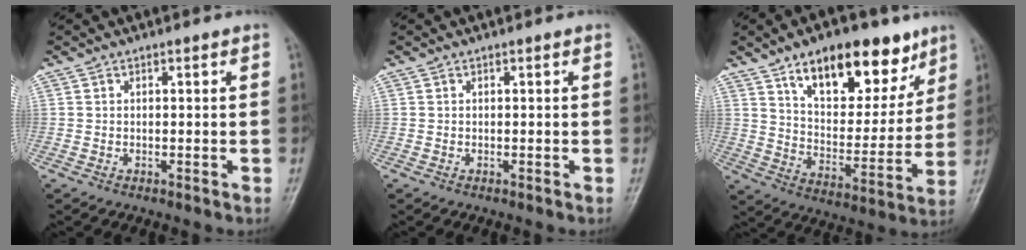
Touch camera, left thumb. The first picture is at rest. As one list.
[{"total": 0.0}, {"total": 20.0, "force": [12.0, 9.9, 12.5], "torque": [-0.130, -0.052, 0.194]}]